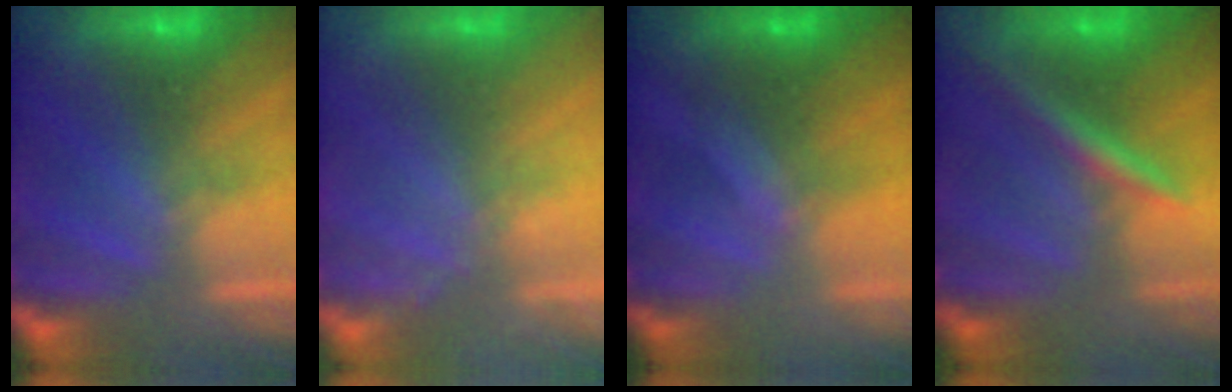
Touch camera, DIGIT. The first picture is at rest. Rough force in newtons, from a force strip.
{"total": 2.4}
{"total": 1.6}
{"total": 2.4}